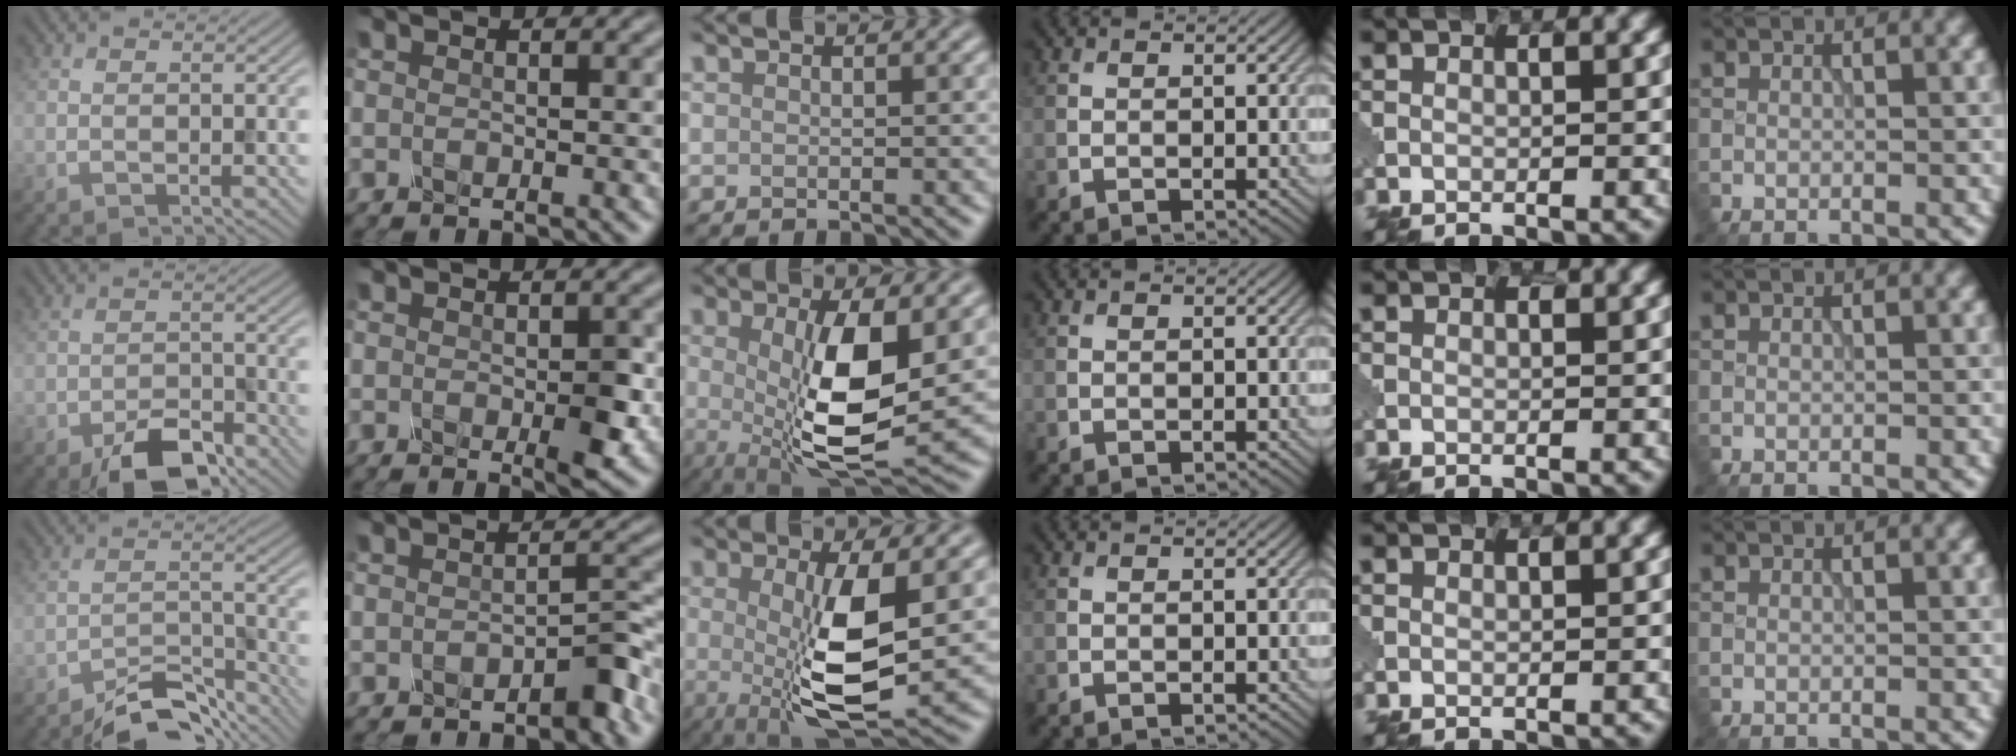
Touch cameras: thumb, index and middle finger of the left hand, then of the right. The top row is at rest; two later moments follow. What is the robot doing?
{"motion": "press", "object": "mechanical pencil"}